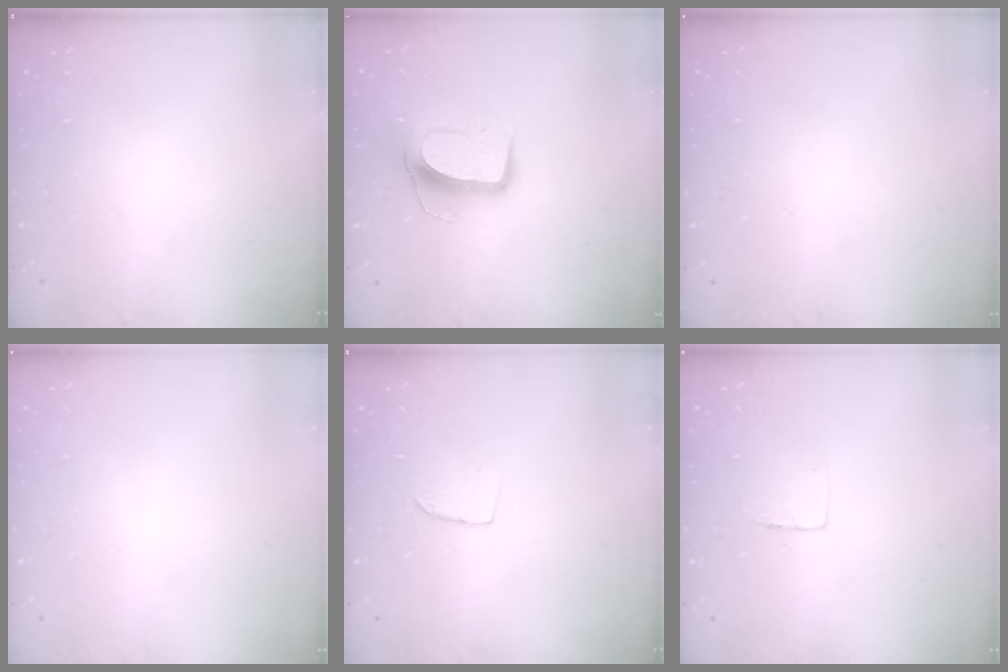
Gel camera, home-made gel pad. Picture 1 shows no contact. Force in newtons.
{"total": 10.8, "press": 10.7, "slide": 0.7}
{"total": 0.0}
{"total": 0.0}
{"total": 3.8, "press": 3.8, "slide": 0.4}
{"total": 3.5, "press": 3.5, "slide": 0.3}